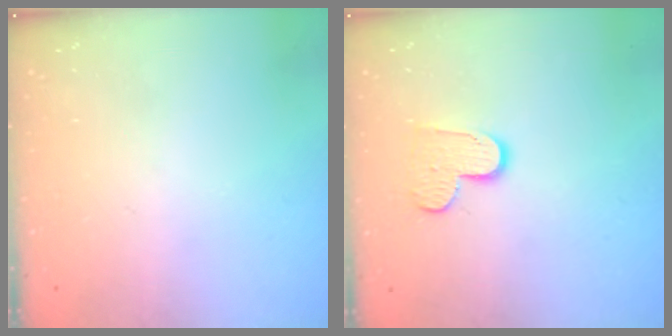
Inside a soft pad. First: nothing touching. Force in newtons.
{"total": 9.1, "press": 9.1, "slide": 0.7}